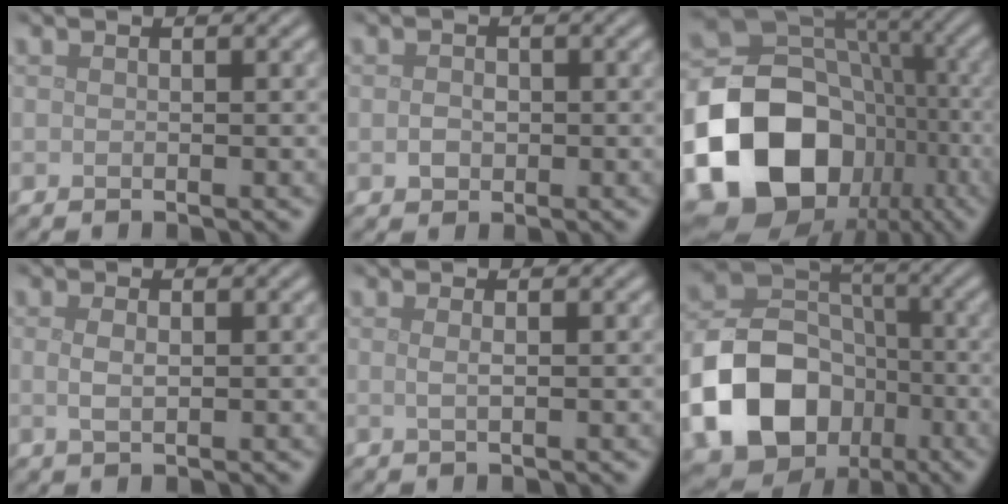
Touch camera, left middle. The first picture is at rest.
{"total": 1.5, "force": [-0.3, 1.2, 0.7], "torque": [-0.013, -0.003, -0.008]}
{"total": 19.9, "force": [-6.6, 16.0, 9.7], "torque": [-0.196, -0.025, -0.119]}
{"total": 1.4, "force": [0.1, 0.7, 1.2], "torque": [-0.030, -0.002, 0.003]}
{"total": 1.0, "force": [0.1, 0.3, 0.9], "torque": [-0.017, 0.002, -0.002]}
{"total": 16.5, "force": [-6.4, 13.3, 7.4], "torque": [-0.157, -0.053, -0.126]}